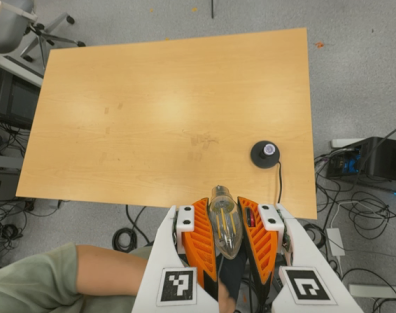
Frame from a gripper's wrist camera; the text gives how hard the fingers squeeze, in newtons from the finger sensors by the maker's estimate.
{"total": 21.1, "left": 23.0, "right": 19.3}